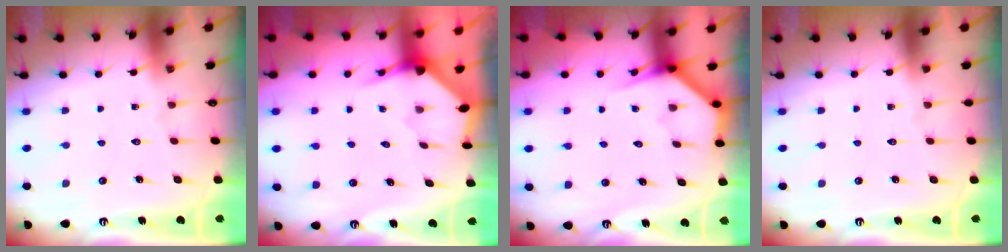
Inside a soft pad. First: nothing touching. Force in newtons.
{"total": 3.1, "press": 3.1, "slide": 0.1}
{"total": 3.8, "press": 3.8, "slide": 0.2}
{"total": 0.0}